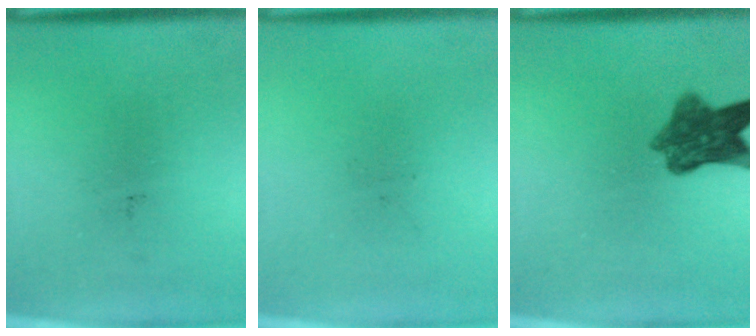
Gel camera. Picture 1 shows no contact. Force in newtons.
{"total": 0.0}
{"total": 7.4}